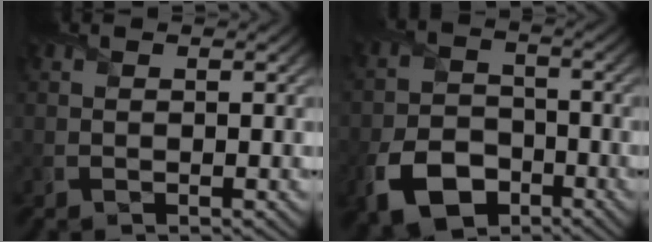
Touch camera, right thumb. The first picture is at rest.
{"total": 8.7, "force": [-4.7, 5.7, 4.8], "torque": [-0.108, -0.017, -0.091]}